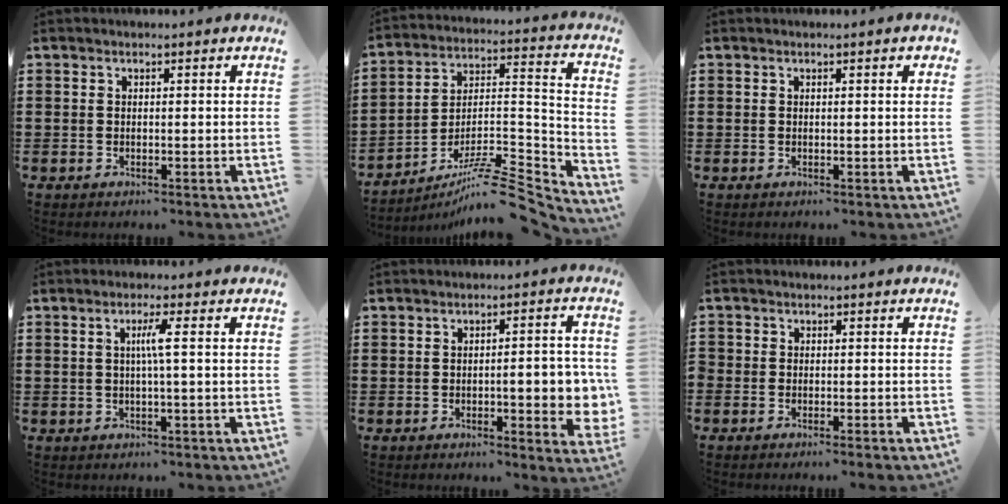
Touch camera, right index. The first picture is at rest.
{"total": 8.9, "force": [-7.1, 1.6, 5.2], "torque": [-0.088, 0.004, -0.140]}
{"total": 0.0}
{"total": 2.9, "force": [0.1, -0.3, 2.9], "torque": [-0.054, -0.004, -0.004]}
{"total": 6.9, "force": [-1.1, 1.8, 6.5], "torque": [-0.084, -0.007, -0.021]}
{"total": 1.3, "force": [-1.3, 0.1, 0.0], "torque": [-0.004, 0.003, -0.028]}